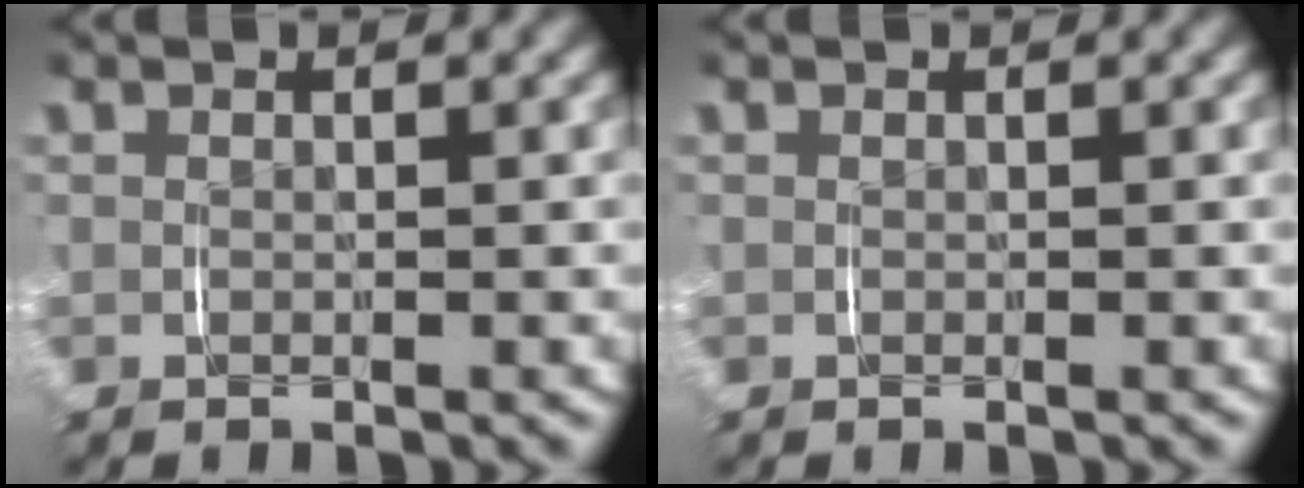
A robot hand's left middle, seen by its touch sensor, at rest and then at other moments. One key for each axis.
{"total": 0.0}